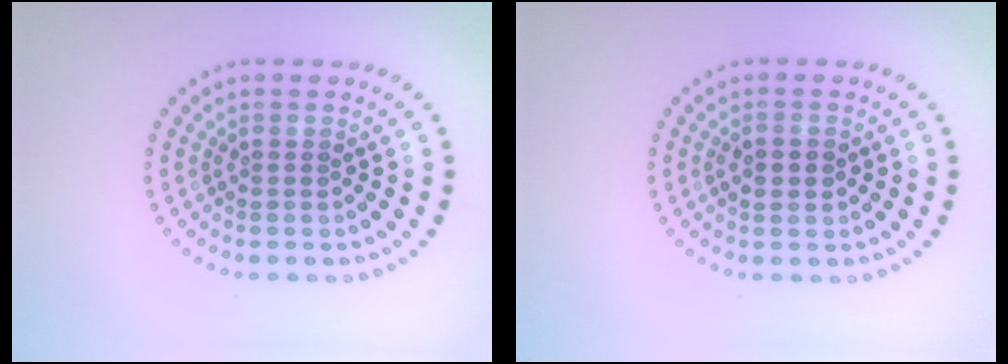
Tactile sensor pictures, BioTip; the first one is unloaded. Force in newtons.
{"total": 2.1, "press": 2.1, "slide": 0.0}